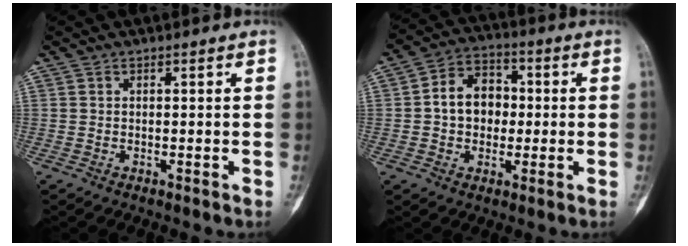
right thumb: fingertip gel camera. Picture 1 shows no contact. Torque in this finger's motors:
{"motor_torque": [-0.50, 0.93, 0.58, -0.37, 0.10]}